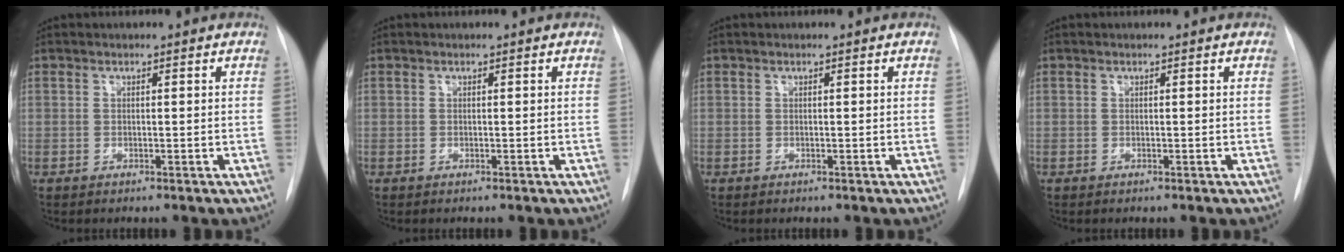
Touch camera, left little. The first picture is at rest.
{"total": 0.0}
{"total": 0.0}
{"total": 0.0}